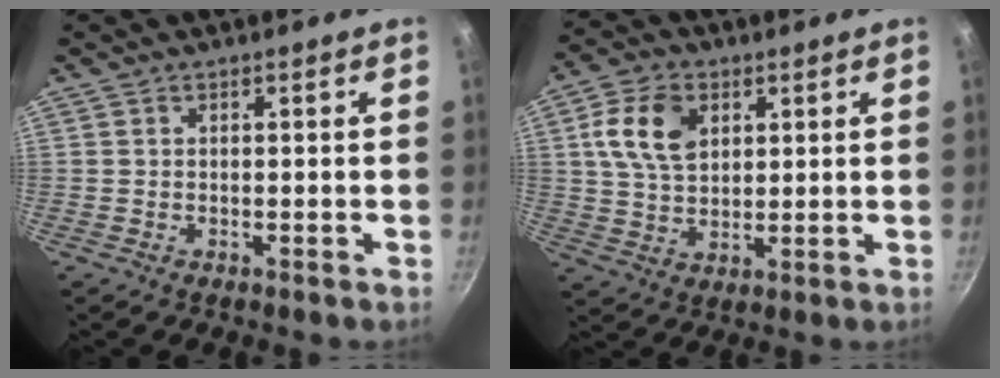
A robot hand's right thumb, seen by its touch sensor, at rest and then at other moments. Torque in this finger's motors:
{"motor_torque": [0.19, 1.96, 0.55, -0.19, 0.16]}